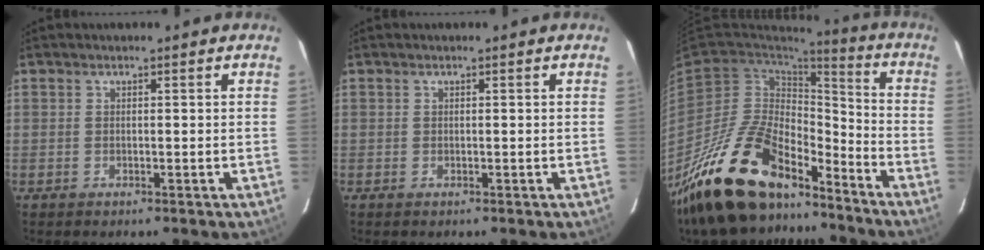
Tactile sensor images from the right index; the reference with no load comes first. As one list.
[{"total": 0.0}, {"total": 24.8, "force": [-18.3, 10.0, 13.4], "torque": [-0.263, -0.003, -0.309]}]